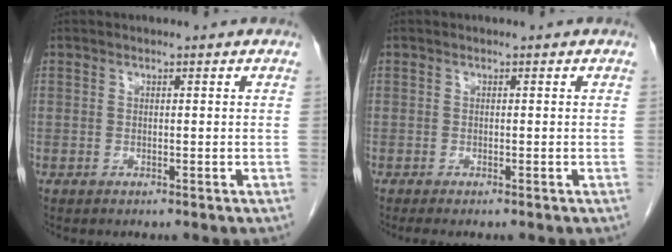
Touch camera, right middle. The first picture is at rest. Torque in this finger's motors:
{"motor_torque": [0.10, -0.09, 0.01, 0.01]}